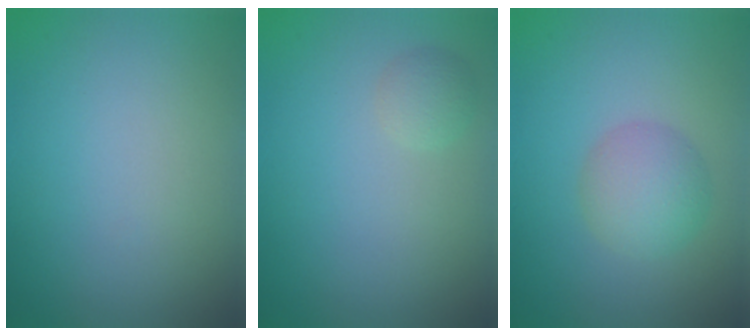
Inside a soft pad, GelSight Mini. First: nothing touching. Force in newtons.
{"total": 1.3, "press": 1.3, "slide": 0.0}
{"total": 3.5, "press": 3.5, "slide": 0.1}